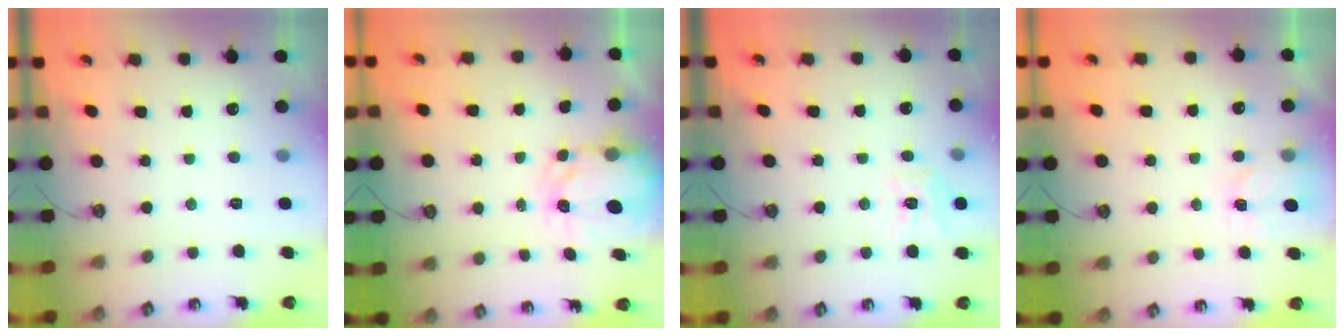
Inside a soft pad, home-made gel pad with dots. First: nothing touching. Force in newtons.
{"total": 3.9, "press": 3.9, "slide": 0.1}
{"total": 10.0, "press": 9.9, "slide": 1.1}
{"total": 3.5, "press": 3.5, "slide": 0.5}